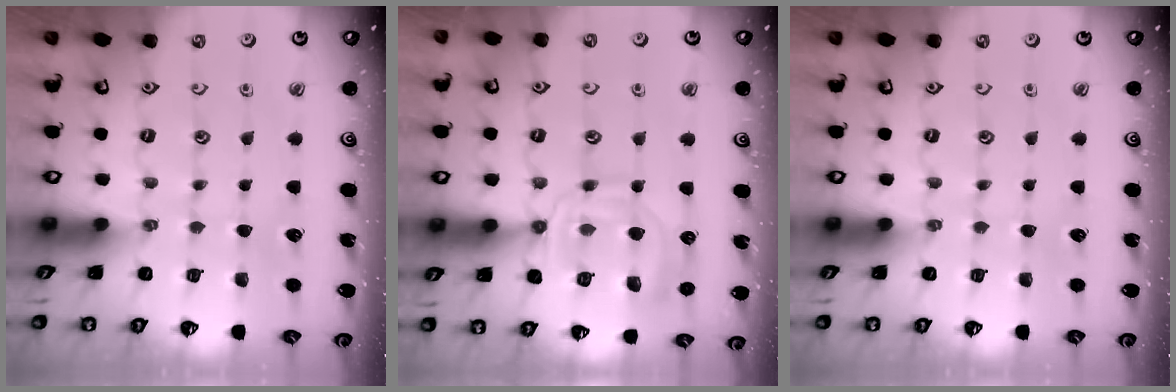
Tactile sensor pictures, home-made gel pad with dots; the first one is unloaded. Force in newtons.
{"total": 15.8, "press": 15.7, "slide": 1.3}
{"total": 0.0}